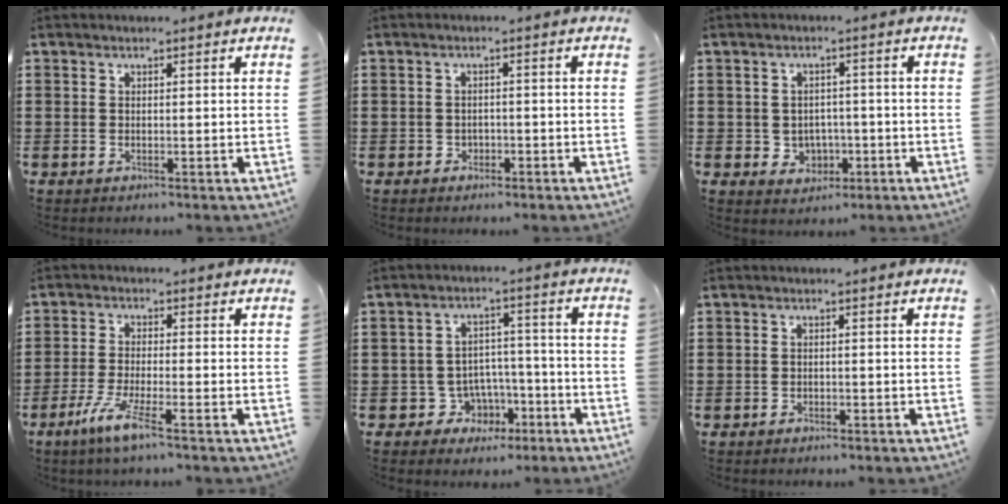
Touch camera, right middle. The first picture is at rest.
{"total": 1.3, "force": [-0.9, 0.9, 0.1], "torque": [-0.006, 0.000, -0.021]}
{"total": 2.9, "force": [-0.6, 2.8, 0.8], "torque": [-0.021, 0.001, -0.018]}
{"total": 5.4, "force": [-3.2, 0.2, 4.3], "torque": [-0.096, -0.015, -0.062]}
{"total": 5.5, "force": [-2.8, 4.7, 1.1], "torque": [-0.034, 0.013, -0.048]}
{"total": 0.9, "force": [-0.8, 0.4, 0.1], "torque": [-0.003, -0.001, -0.017]}